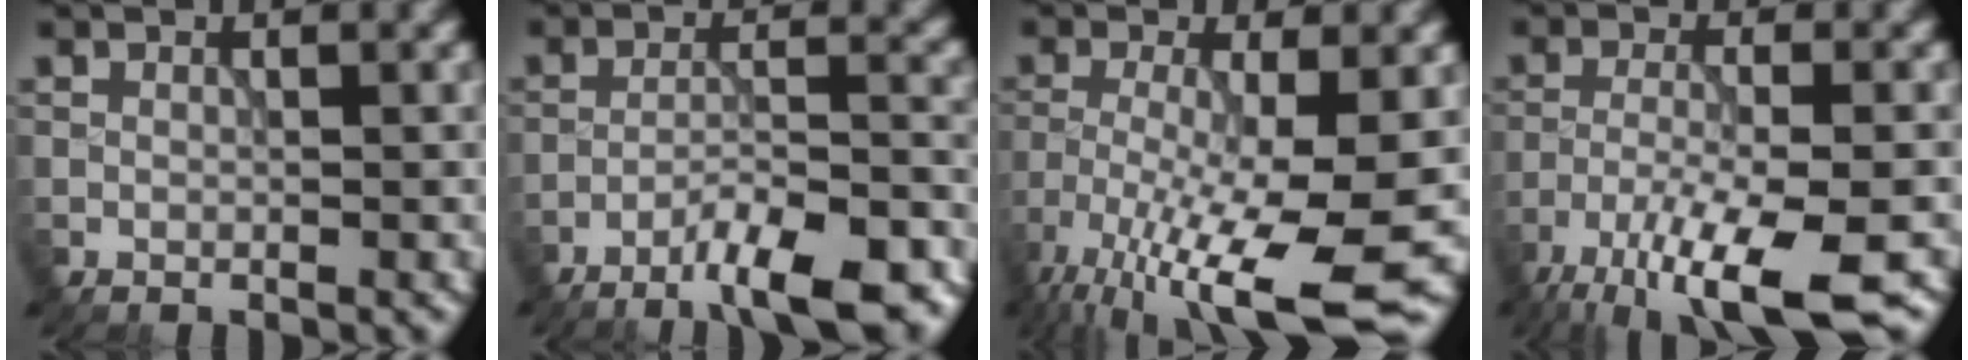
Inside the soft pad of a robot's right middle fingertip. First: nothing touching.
{"total": 10.3, "force": [-7.5, 2.0, 6.8], "torque": [-0.106, -0.002, -0.106]}
{"total": 11.2, "force": [-5.5, 2.5, 9.4], "torque": [-0.183, -0.025, -0.091]}
{"total": 10.1, "force": [-6.8, 2.2, 7.1], "torque": [-0.129, -0.022, -0.116]}